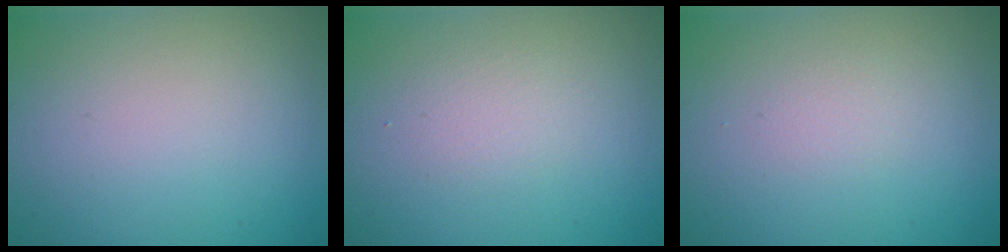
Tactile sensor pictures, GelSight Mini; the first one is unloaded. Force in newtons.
{"total": 1.4, "press": 1.4, "slide": 0.1}
{"total": 0.7, "press": 0.7, "slide": 0.0}